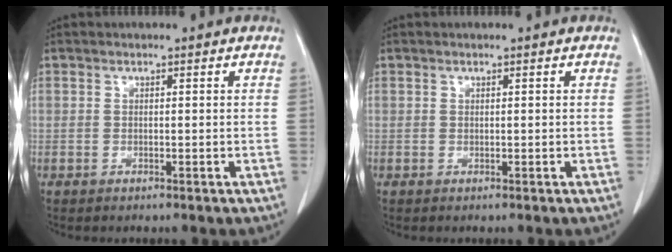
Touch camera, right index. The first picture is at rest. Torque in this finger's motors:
{"motor_torque": [0.00, 0.00, 0.01, 0.00]}